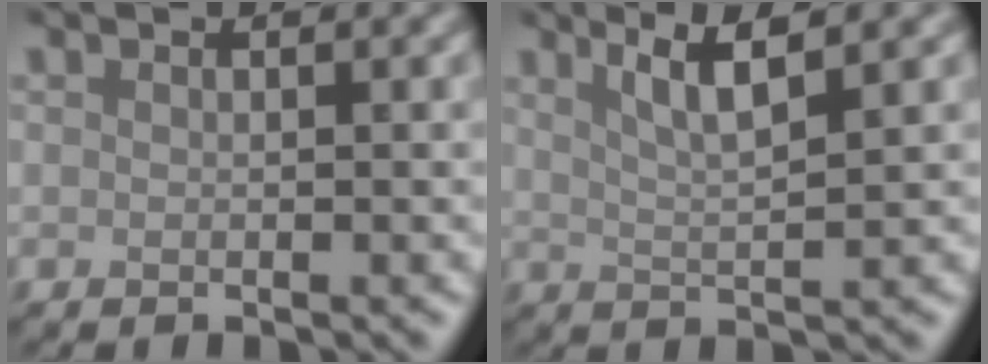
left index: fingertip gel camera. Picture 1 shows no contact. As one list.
[{"total": 3.3, "force": [1.8, 0.4, 2.8], "torque": [-0.050, 0.000, 0.037]}]